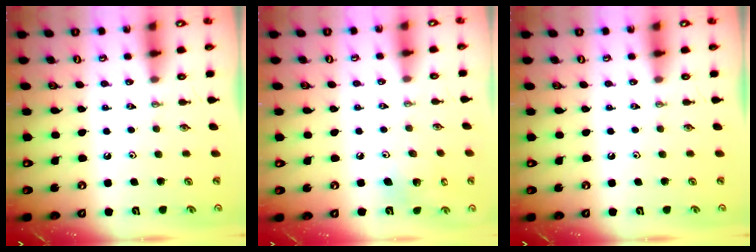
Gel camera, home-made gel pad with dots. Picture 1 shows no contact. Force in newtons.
{"total": 6.8, "press": 6.3, "slide": 2.4}
{"total": 0.0}